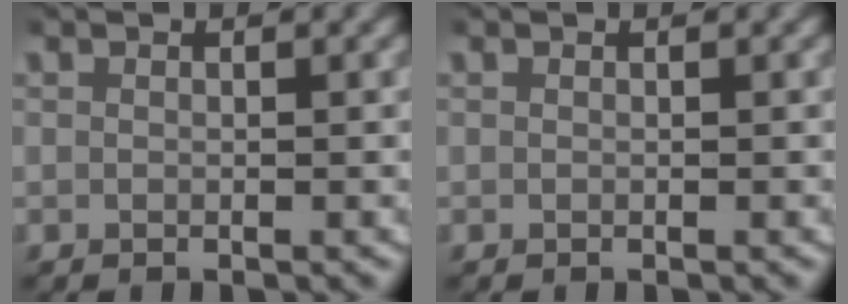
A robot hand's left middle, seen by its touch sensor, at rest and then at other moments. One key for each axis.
{"total": 0.0}